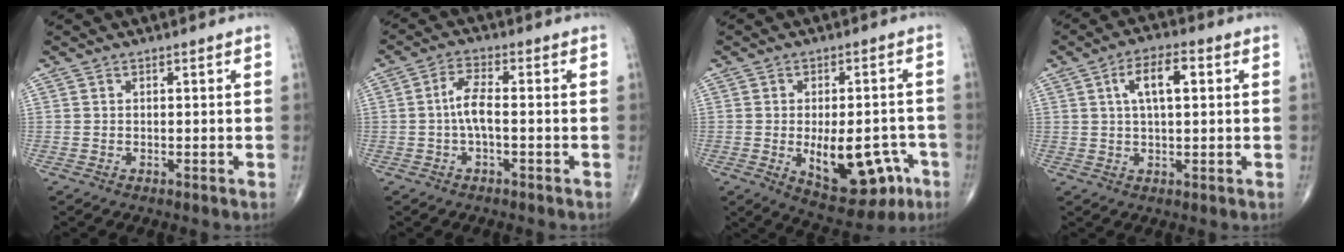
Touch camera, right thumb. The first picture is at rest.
{"total": 4.0, "force": [-0.6, 1.1, 3.8], "torque": [-0.084, 0.011, -0.014]}
{"total": 14.7, "force": [-4.6, 7.4, 11.8], "torque": [-0.139, 0.018, -0.046]}
{"total": 7.5, "force": [1.9, 3.1, 6.6], "torque": [-0.112, 0.012, 0.030]}